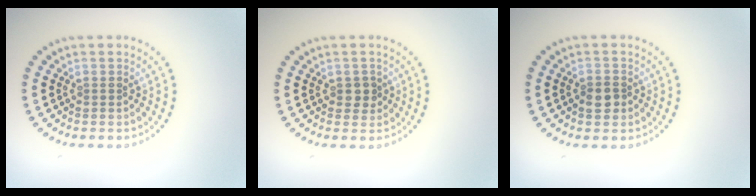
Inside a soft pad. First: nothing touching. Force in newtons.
{"total": 1.4, "press": 1.4, "slide": 0.3}
{"total": 1.7, "press": 1.7, "slide": 0.5}